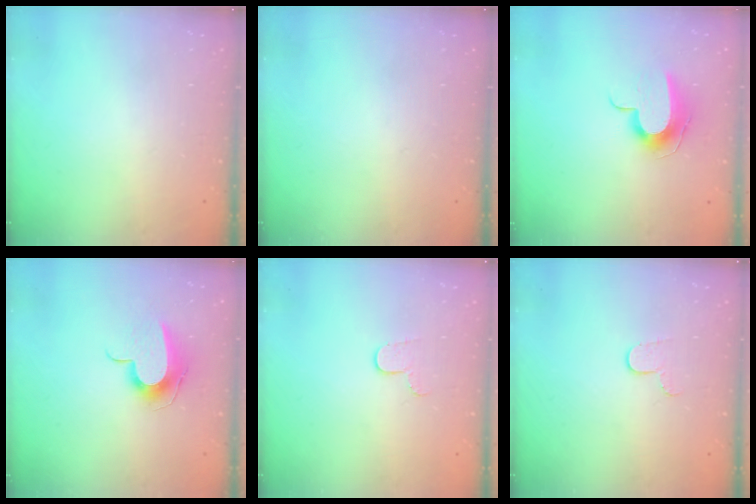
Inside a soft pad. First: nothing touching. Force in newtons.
{"total": 0.0}
{"total": 9.9, "press": 9.9, "slide": 0.3}
{"total": 9.5, "press": 9.5, "slide": 0.2}
{"total": 4.6, "press": 4.6, "slide": 0.4}
{"total": 4.6, "press": 4.6, "slide": 0.4}